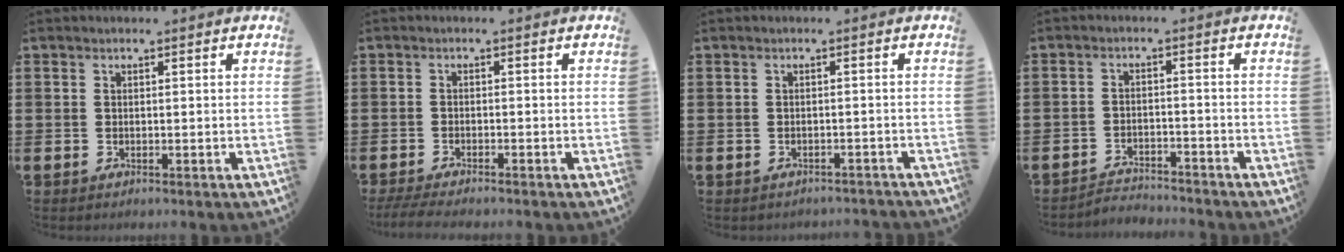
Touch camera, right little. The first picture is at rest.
{"total": 1.8, "force": [-1.6, 0.1, 0.9], "torque": [-0.014, 0.003, -0.030]}
{"total": 0.7, "force": [-0.7, 0.0, 0.1], "torque": [-0.004, 0.001, -0.015]}
{"total": 2.6, "force": [-2.6, 0.2, -0.2], "torque": [-0.005, 0.002, -0.057]}